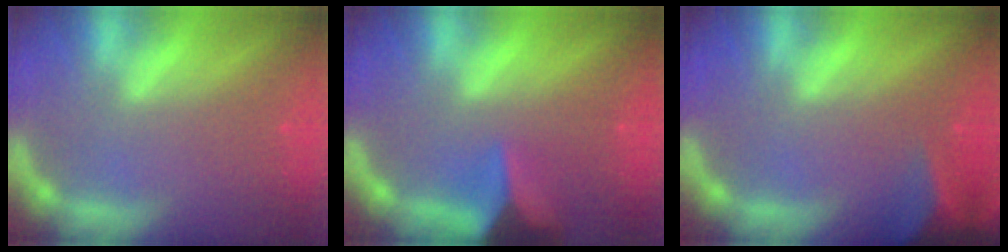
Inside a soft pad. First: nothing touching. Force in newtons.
{"total": 6.5}
{"total": 8.0}